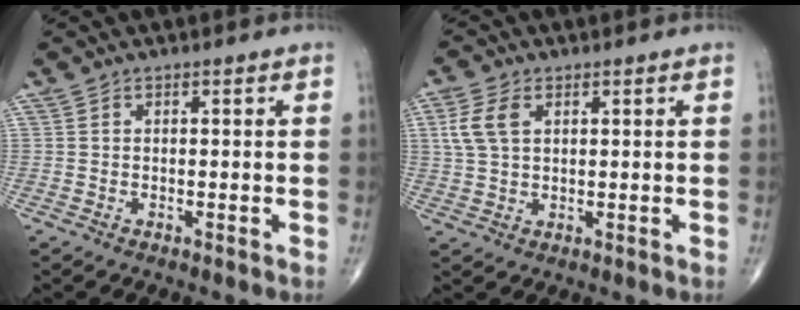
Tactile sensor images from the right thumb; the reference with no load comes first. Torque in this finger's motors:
{"motor_torque": [-0.34, 0.37, 0.02, -0.01, 0.05]}